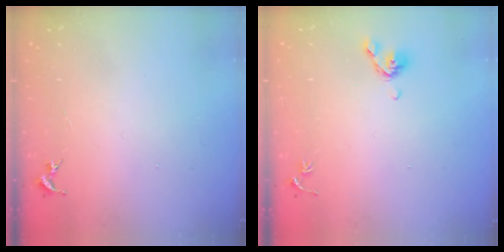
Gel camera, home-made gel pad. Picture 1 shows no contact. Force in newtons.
{"total": 6.5, "press": 6.4, "slide": 1.3}